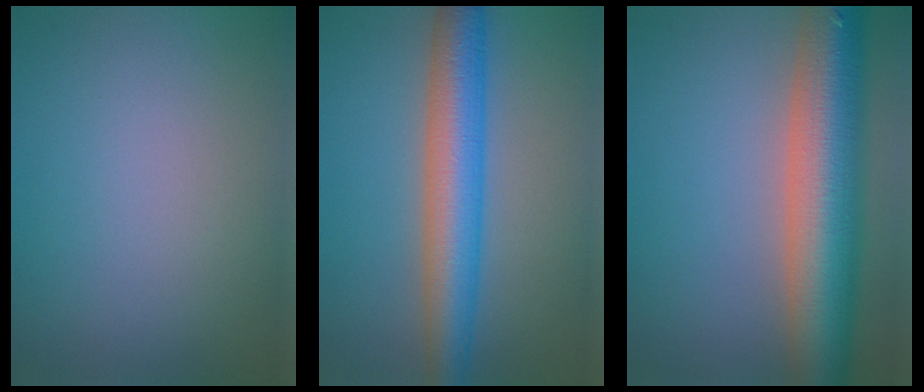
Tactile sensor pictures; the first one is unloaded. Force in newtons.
{"total": 6.9, "press": 6.9, "slide": 0.1}
{"total": 11.3, "press": 11.3, "slide": 0.7}